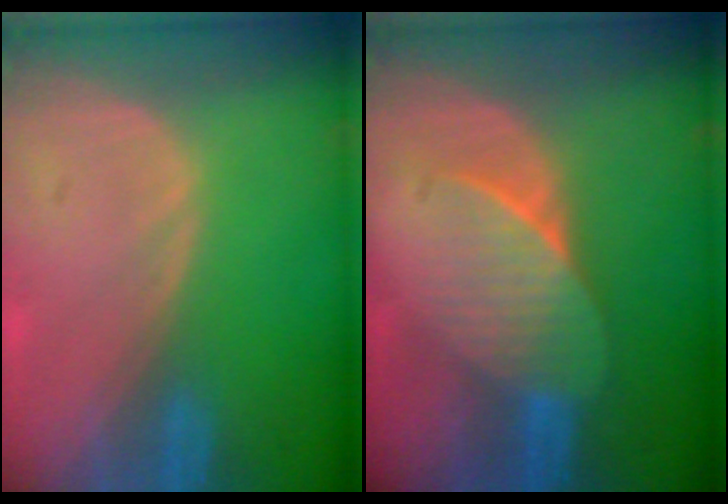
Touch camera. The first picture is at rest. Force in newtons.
{"total": 7.1, "press": 6.6, "slide": 2.7}